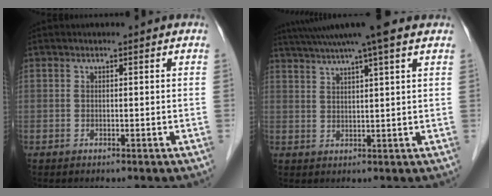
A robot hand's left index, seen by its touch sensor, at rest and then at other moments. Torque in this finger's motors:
{"motor_torque": [0.24, -0.36, 0.76, 0.21]}